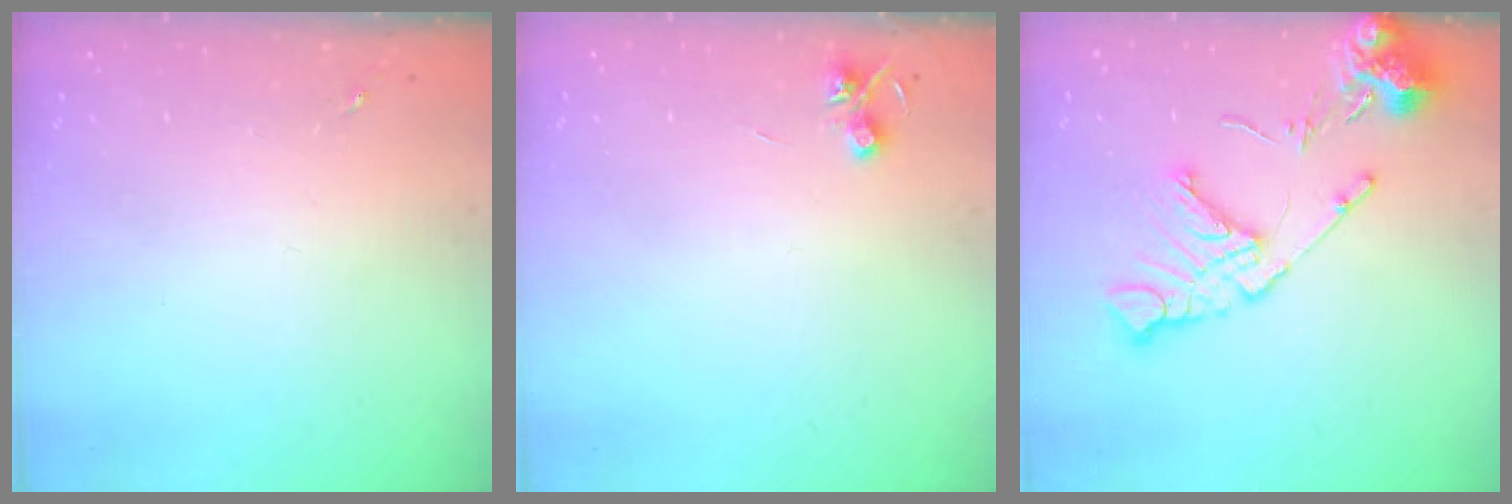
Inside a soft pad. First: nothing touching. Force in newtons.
{"total": 4.6, "press": 4.6, "slide": 0.6}
{"total": 15.5, "press": 15.4, "slide": 2.0}